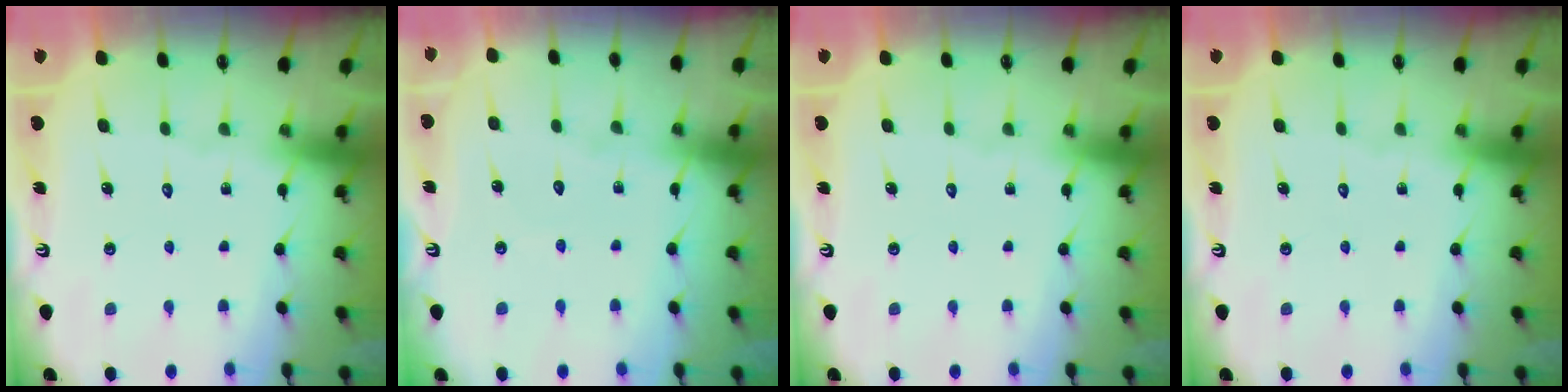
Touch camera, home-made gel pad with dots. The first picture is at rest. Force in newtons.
{"total": 2.9, "press": 2.9, "slide": 0.3}
{"total": 0.0}
{"total": 0.0}